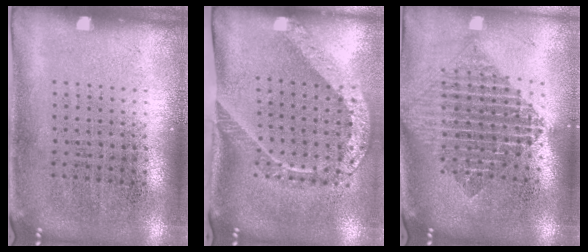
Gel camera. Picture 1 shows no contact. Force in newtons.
{"total": 2.3, "press": 1.5, "slide": 1.7}
{"total": 1.9, "press": 1.6, "slide": 1.1}